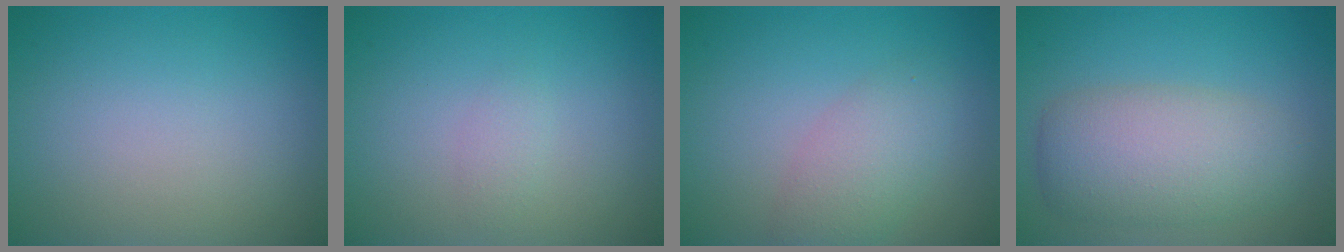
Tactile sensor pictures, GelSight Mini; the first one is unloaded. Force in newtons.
{"total": 0.8, "press": 0.8, "slide": 0.0}
{"total": 3.2, "press": 3.2, "slide": 0.1}
{"total": 6.2, "press": 6.2, "slide": 0.6}